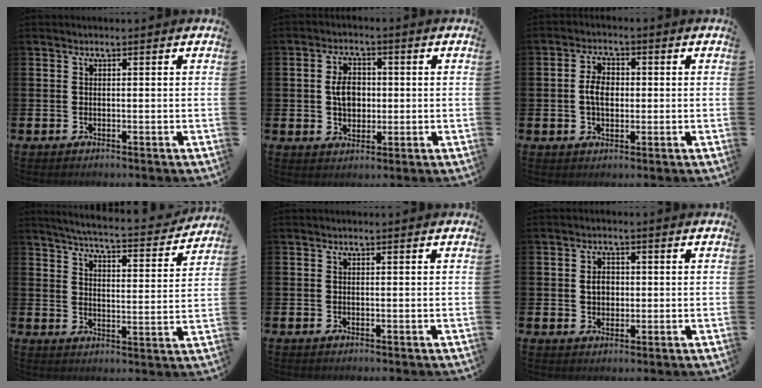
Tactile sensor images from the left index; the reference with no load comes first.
{"total": 4.5, "force": [0.3, 3.2, 3.1], "torque": [-0.053, 0.009, 0.000]}
{"total": 3.9, "force": [0.1, 2.6, 3.0], "torque": [-0.045, 0.006, -0.004]}
{"total": 5.1, "force": [4.9, 0.2, 1.4], "torque": [-0.040, -0.041, 0.078]}
{"total": 0.0}
{"total": 2.7, "force": [0.2, 2.2, 1.6], "torque": [-0.012, 0.001, -0.004]}